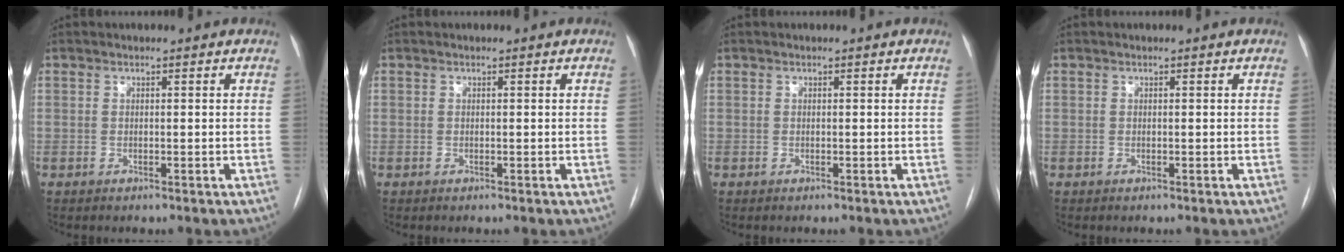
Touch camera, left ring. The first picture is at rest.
{"total": 0.0}
{"total": 0.0}
{"total": 0.0}